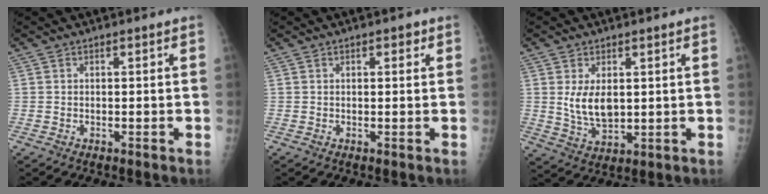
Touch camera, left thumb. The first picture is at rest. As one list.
[{"total": 1.4, "force": [0.9, 0.7, 0.9], "torque": [-0.003, -0.002, 0.009]}, {"total": 6.6, "force": [1.6, 3.8, 5.2], "torque": [-0.082, -0.020, 0.043]}]